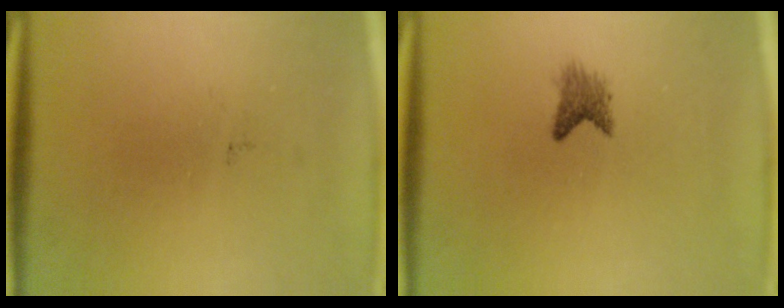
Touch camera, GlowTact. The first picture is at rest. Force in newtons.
{"total": 2.1}